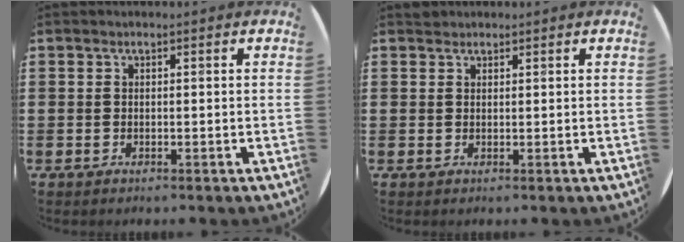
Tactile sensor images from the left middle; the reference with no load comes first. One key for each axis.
{"total": 0.8, "fx": 0.8, "fy": 0.2, "fz": -0.2, "tx": 0.012, "ty": 0.001, "tz": 0.013}